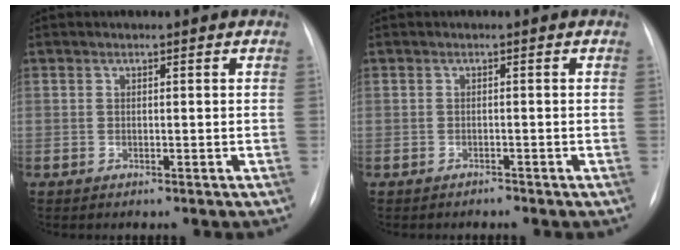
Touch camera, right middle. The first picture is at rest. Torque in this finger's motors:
{"motor_torque": [0.09, -0.08, -0.01, 0.01]}